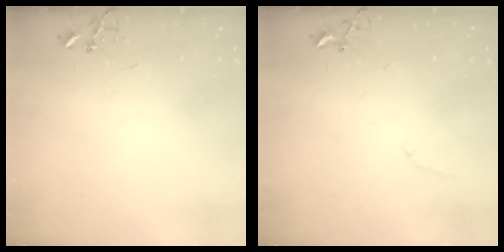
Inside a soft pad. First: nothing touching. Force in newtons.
{"total": 5.0, "press": 4.9, "slide": 0.7}